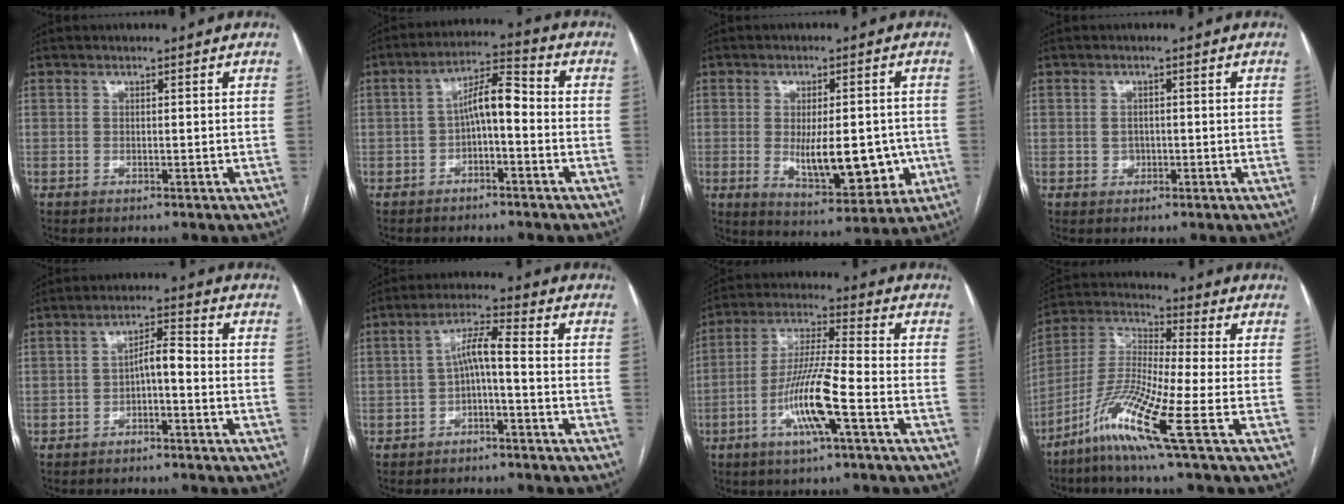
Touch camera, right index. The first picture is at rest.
{"total": 6.8, "force": [-0.9, 2.0, 6.4], "torque": [-0.113, 0.030, -0.018]}
{"total": 11.7, "force": [-1.6, 4.5, 10.8], "torque": [-0.158, -0.011, -0.009]}
{"total": 1.5, "force": [-0.2, 1.3, 0.7], "torque": [-0.013, 0.003, 0.000]}
{"total": 4.0, "force": [-1.2, 1.1, 3.6], "torque": [-0.061, 0.017, -0.019]}
{"total": 5.3, "force": [-0.9, 0.7, 5.2], "torque": [-0.095, 0.025, -0.017]}
{"total": 11.1, "force": [-4.3, 0.3, 10.3], "torque": [-0.203, -0.001, -0.084]}
{"total": 13.9, "force": [-6.6, -0.9, 12.2], "torque": [-0.254, -0.025, -0.135]}